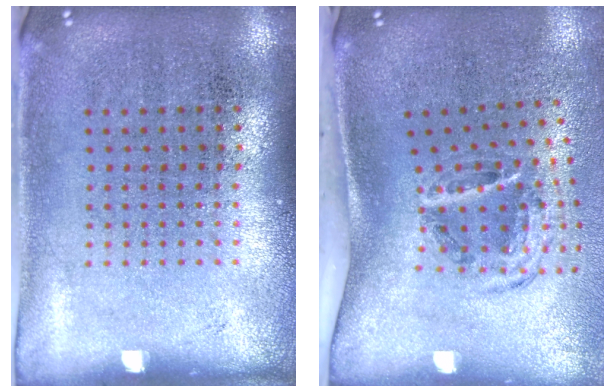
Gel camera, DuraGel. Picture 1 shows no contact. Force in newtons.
{"total": 1.9, "press": 1.2, "slide": 1.4}